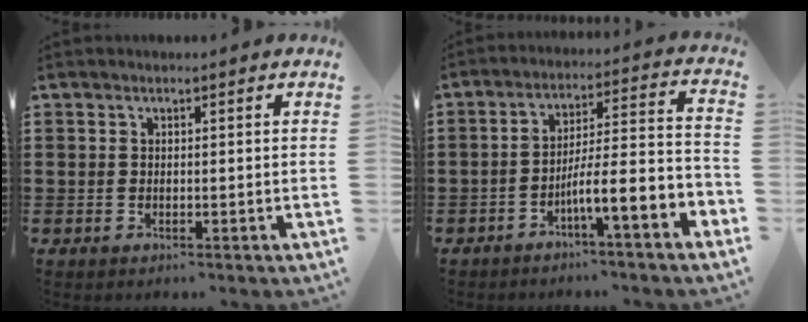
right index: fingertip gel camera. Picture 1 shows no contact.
{"total": 7.5, "force": [-4.5, 0.3, 6.0], "torque": [-0.106, -0.020, -0.090]}